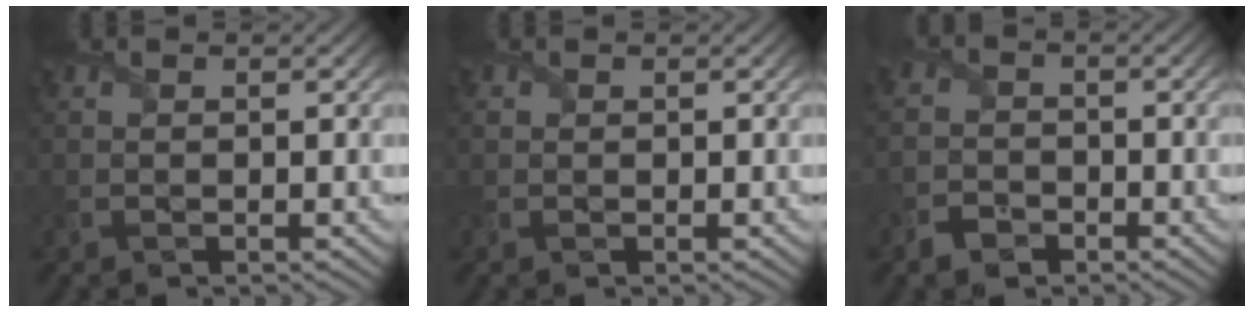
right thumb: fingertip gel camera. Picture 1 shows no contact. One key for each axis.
{"total": 0.8, "fx": 0.3, "fy": 0.7, "fz": 0.2, "tx": -0.012, "ty": 0.000, "tz": 0.004}
{"total": 2.7, "fx": -2.0, "fy": 1.7, "fz": 0.7, "tx": -0.021, "ty": 0.000, "tz": -0.049}